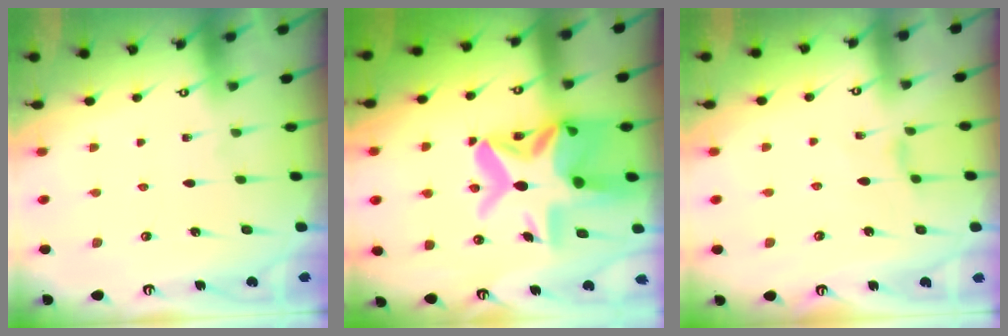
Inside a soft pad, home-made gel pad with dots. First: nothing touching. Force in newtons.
{"total": 18.7, "press": 18.5, "slide": 2.2}
{"total": 2.3, "press": 2.2, "slide": 0.5}